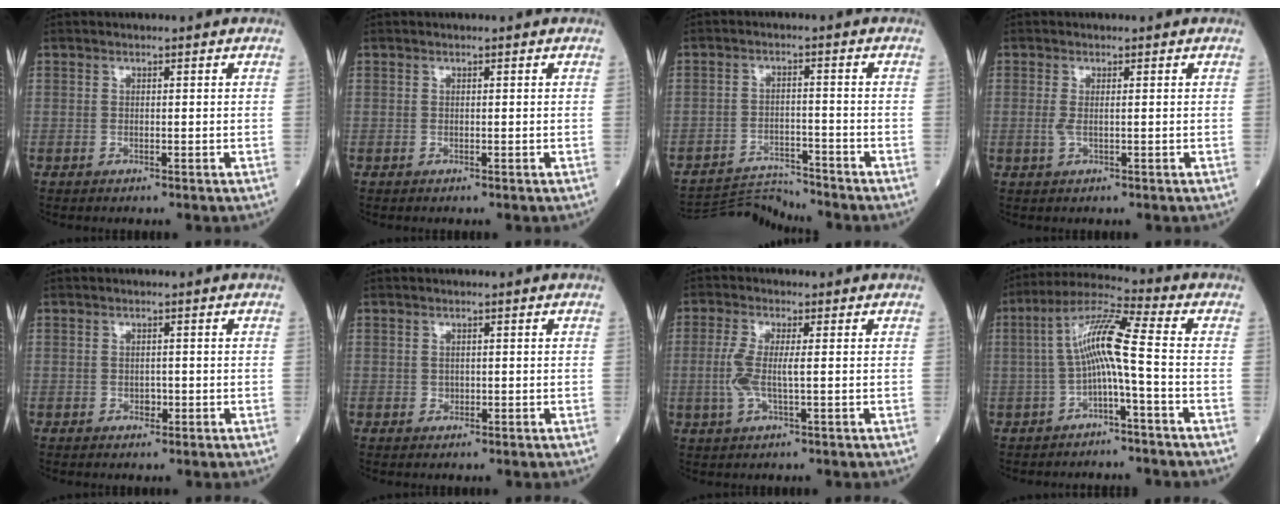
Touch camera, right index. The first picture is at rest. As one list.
[{"total": 0.0}, {"total": 7.4, "force": [-7.2, -1.0, -1.0], "torque": [0.011, -0.006, -0.127]}, {"total": 1.5, "force": [0.0, 0.2, 1.5], "torque": [-0.039, -0.003, 0.000]}, {"total": 1.1, "force": [-0.3, 0.7, 0.7], "torque": [-0.013, 0.001, -0.004]}, {"total": 0.6, "force": [0.0, 0.6, 0.3], "torque": [-0.003, 0.001, 0.000]}, {"total": 4.7, "force": [-0.2, 0.8, 4.7], "torque": [-0.113, -0.003, -0.008]}, {"total": 8.6, "force": [-1.1, -0.2, 8.5], "torque": [-0.160, 0.032, -0.024]}]